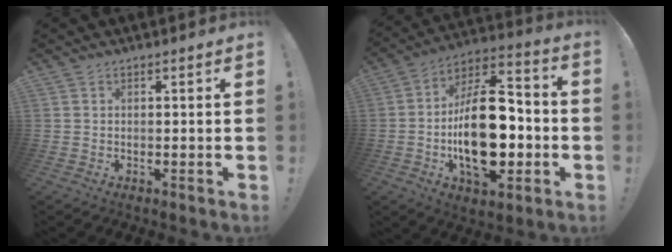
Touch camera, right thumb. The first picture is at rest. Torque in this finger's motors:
{"motor_torque": [2.50, 2.50, 1.53, -1.24, 0.38]}